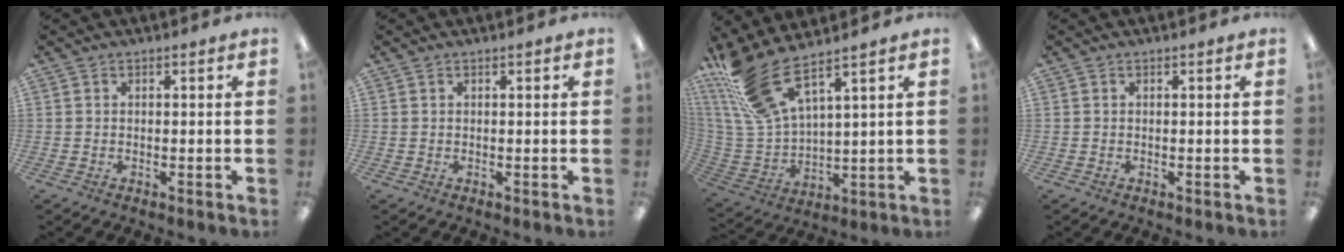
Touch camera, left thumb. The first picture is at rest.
{"total": 0.0}
{"total": 15.8, "force": [10.9, 5.2, 10.2], "torque": [-0.242, -0.054, 0.197]}
{"total": 0.0}